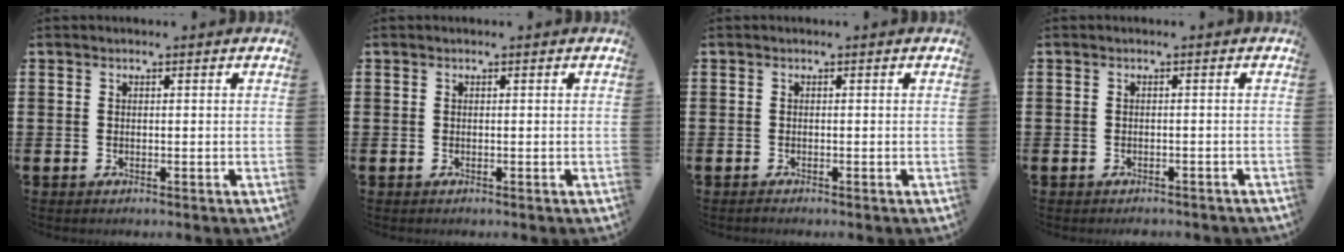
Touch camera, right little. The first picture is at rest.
{"total": 0.0}
{"total": 0.0}
{"total": 0.7, "force": [-0.7, 0.2, 0.1], "torque": [-0.004, -0.002, -0.013]}